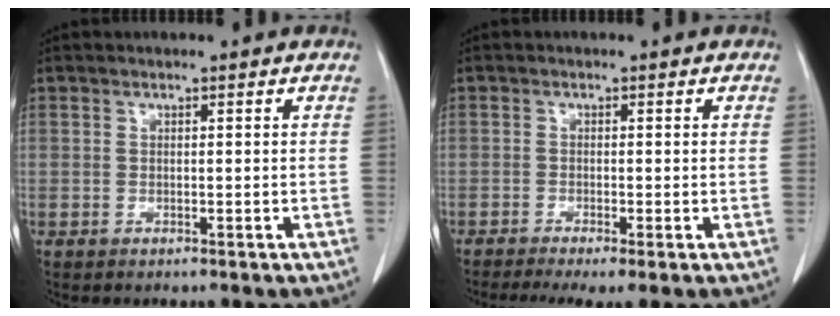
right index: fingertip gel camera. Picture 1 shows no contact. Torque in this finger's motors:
{"motor_torque": [0.52, -0.48, 0.36, 0.10]}